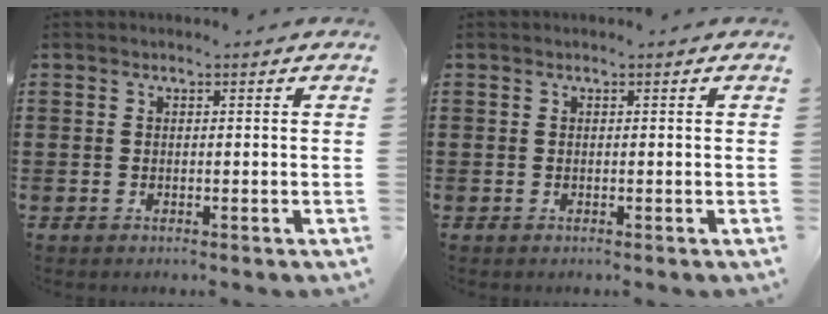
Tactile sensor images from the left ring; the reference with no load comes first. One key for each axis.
{"total": 0.0}